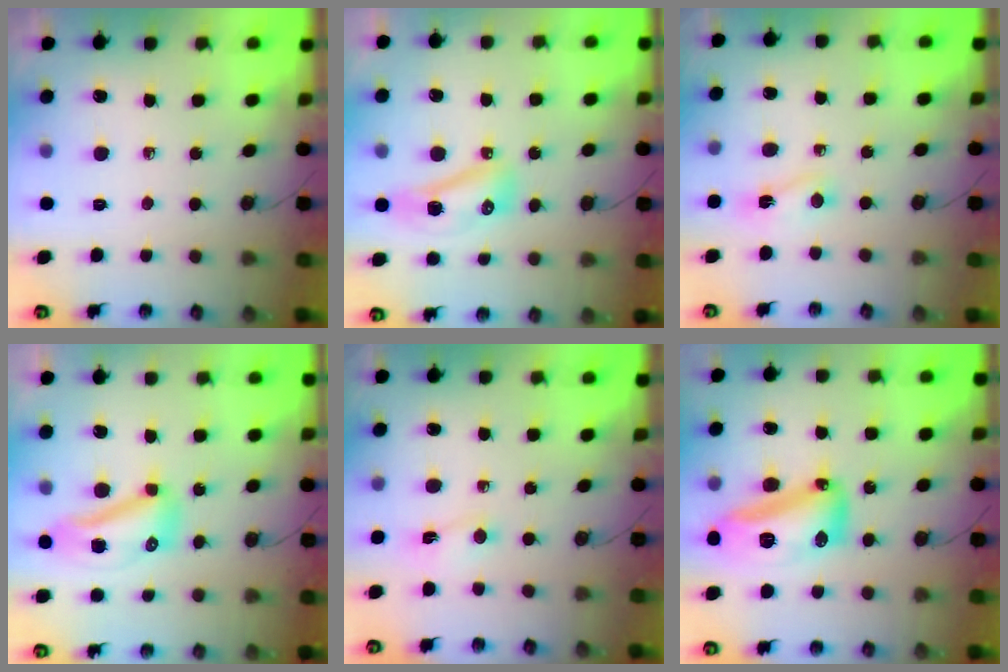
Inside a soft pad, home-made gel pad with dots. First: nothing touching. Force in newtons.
{"total": 8.8, "press": 8.5, "slide": 1.9}
{"total": 2.4, "press": 2.3, "slide": 0.4}
{"total": 11.5, "press": 11.1, "slide": 2.8}
{"total": 1.1, "press": 1.0, "slide": 0.6}
{"total": 17.0, "press": 16.9, "slide": 1.5}